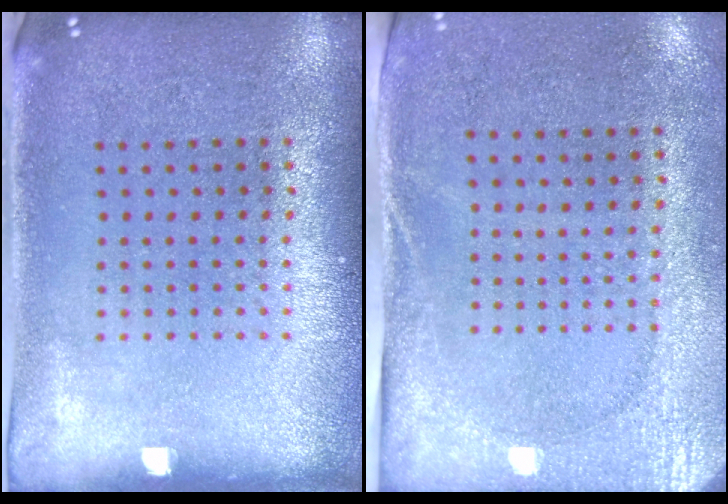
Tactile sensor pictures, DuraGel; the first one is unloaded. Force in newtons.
{"total": 2.7, "press": 2.1, "slide": 1.6}